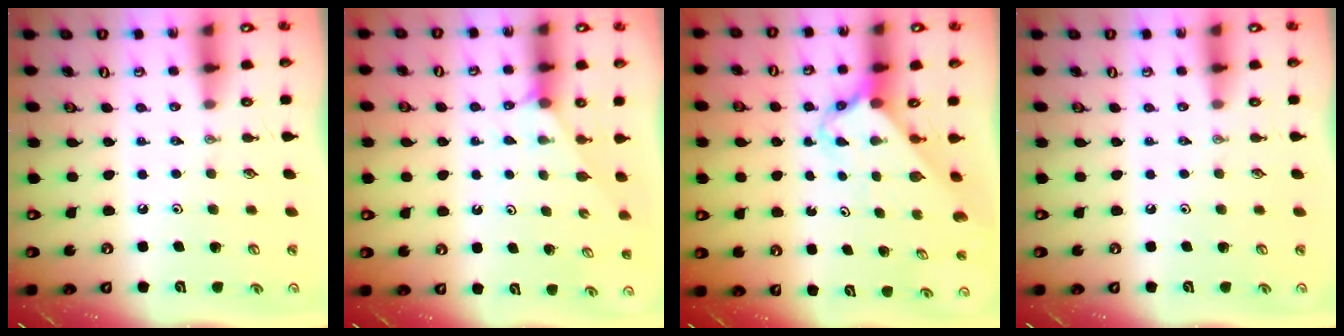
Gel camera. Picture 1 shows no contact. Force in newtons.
{"total": 1.8, "press": 1.7, "slide": 0.3}
{"total": 2.4, "press": 2.4, "slide": 0.2}
{"total": 0.0}